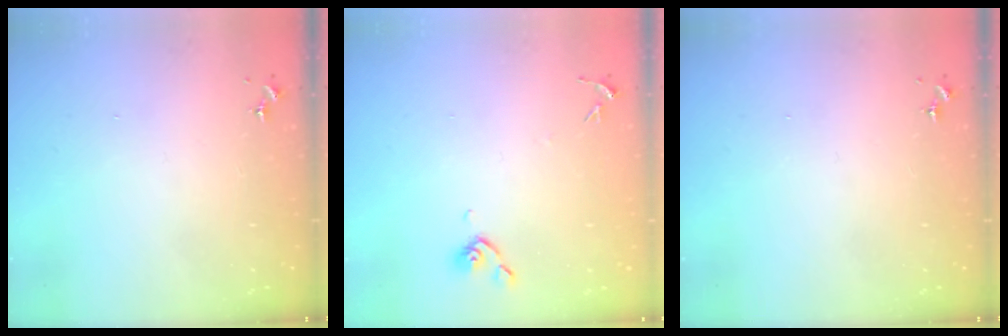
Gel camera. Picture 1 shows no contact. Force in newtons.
{"total": 5.8, "press": 5.8, "slide": 0.7}
{"total": 0.0}